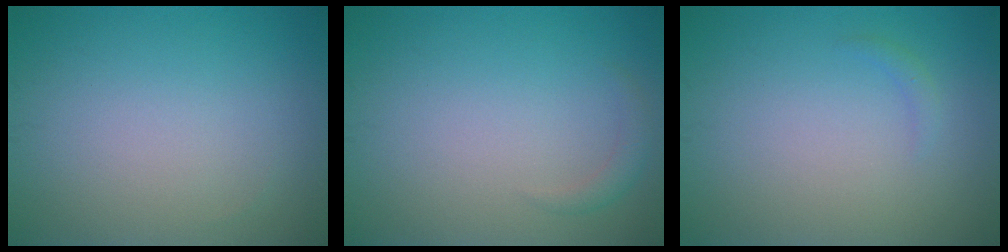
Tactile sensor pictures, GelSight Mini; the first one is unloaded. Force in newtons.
{"total": 1.2, "press": 1.2, "slide": 0.2}
{"total": 0.7, "press": 0.7, "slide": 0.1}